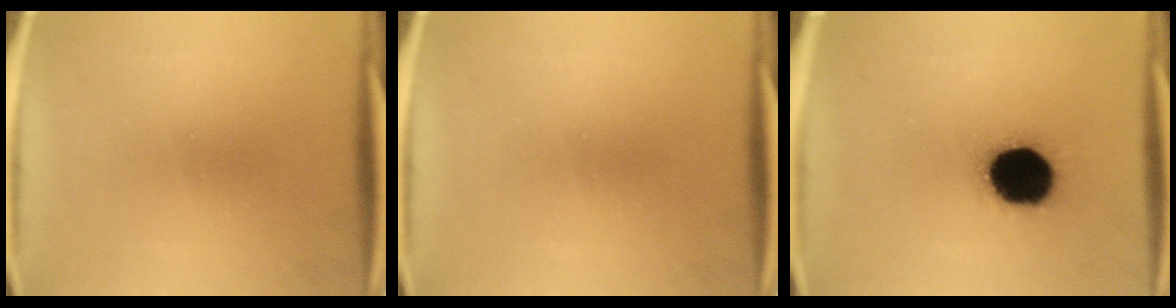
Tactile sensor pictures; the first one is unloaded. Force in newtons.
{"total": 0.0}
{"total": 19.6}